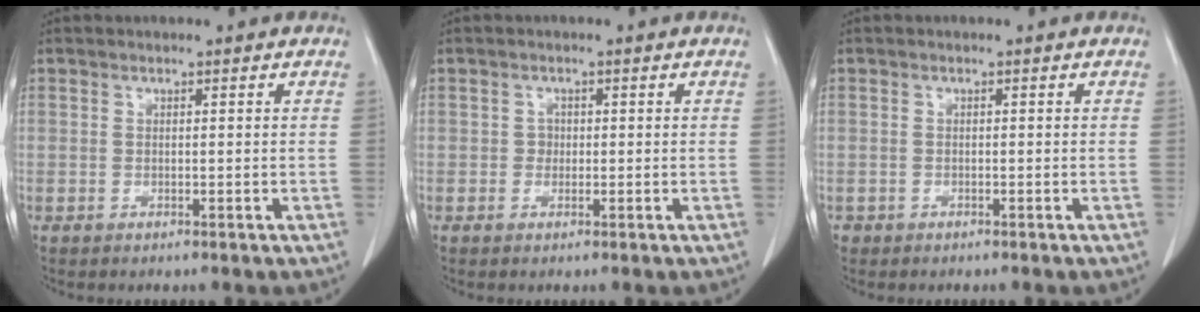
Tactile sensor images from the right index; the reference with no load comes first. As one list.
[{"total": 1.3, "force": [0.0, 1.2, 0.5], "torque": [-0.004, 0.003, 0.001]}, {"total": 0.5, "force": [-0.2, 0.5, 0.0], "torque": [-0.001, 0.004, -0.004]}]